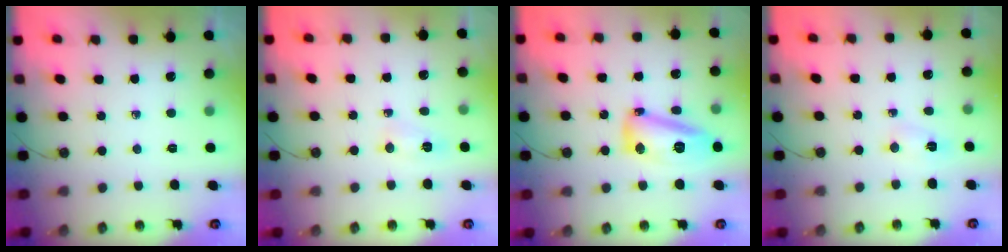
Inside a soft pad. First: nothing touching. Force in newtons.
{"total": 4.8, "press": 4.8, "slide": 0.6}
{"total": 14.1, "press": 13.5, "slide": 4.1}
{"total": 3.0, "press": 1.8, "slide": 2.4}